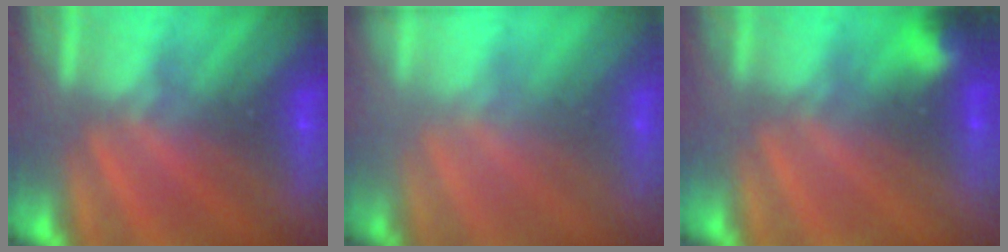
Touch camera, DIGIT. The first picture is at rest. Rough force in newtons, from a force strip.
{"total": 1.7}
{"total": 2.8}